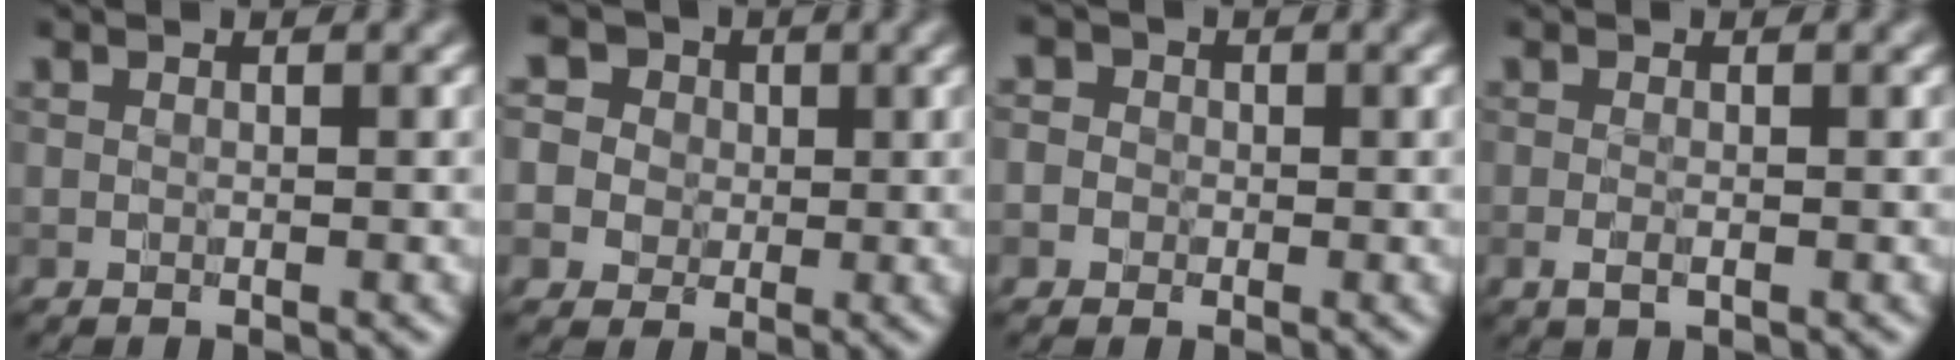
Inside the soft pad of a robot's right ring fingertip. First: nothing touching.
{"total": 8.2, "force": [3.3, 6.9, 3.0], "torque": [-0.047, 0.027, 0.023]}
{"total": 2.7, "force": [0.0, 2.7, 0.6], "torque": [0.022, 0.021, -0.035]}
{"total": 0.8, "force": [-0.3, 0.2, 0.7], "torque": [-0.013, -0.005, -0.008]}